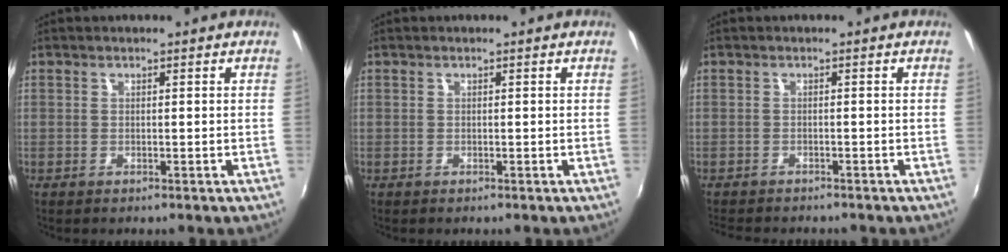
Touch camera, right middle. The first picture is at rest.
{"total": 0.0}
{"total": 4.5, "force": [-4.2, 1.0, 1.4], "torque": [-0.040, -0.015, -0.067]}